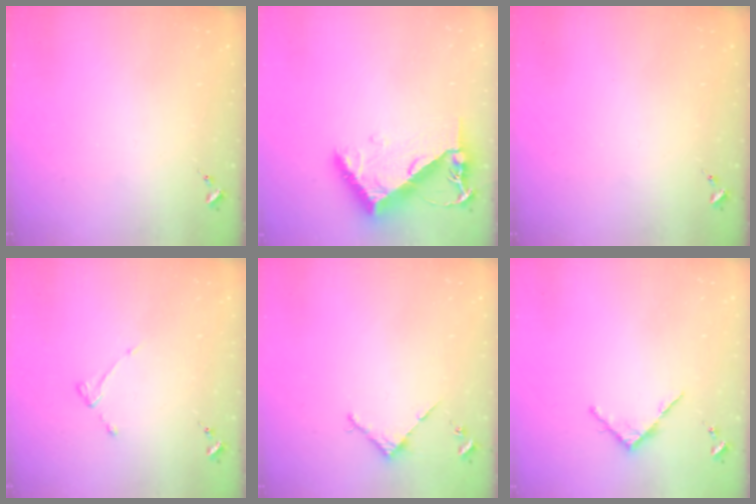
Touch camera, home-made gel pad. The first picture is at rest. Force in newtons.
{"total": 9.5, "press": 9.4, "slide": 1.0}
{"total": 0.0}
{"total": 3.5, "press": 3.4, "slide": 0.5}
{"total": 2.9, "press": 2.8, "slide": 0.2}
{"total": 4.9, "press": 4.9, "slide": 0.5}